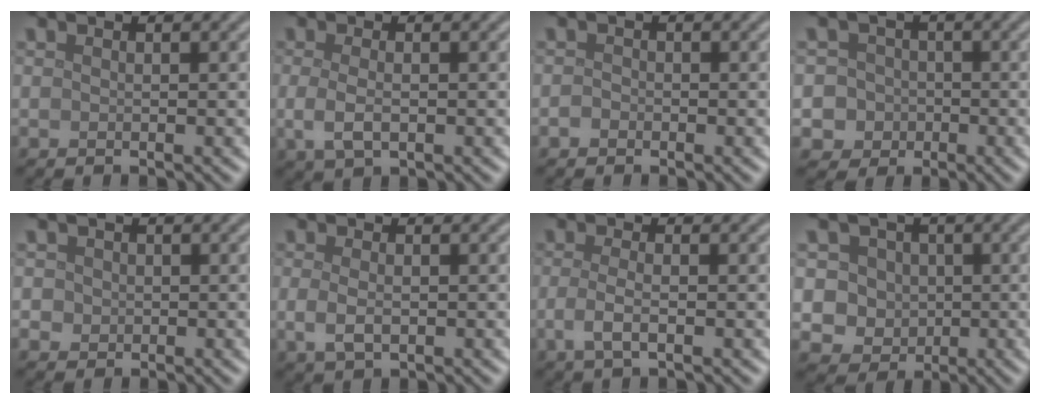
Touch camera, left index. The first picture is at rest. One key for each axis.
{"total": 2.6, "fx": -0.4, "fy": 1.2, "fz": 2.2, "tx": -0.050, "ty": -0.007, "tz": -0.008}
{"total": 0.8, "fx": -0.5, "fy": 0.6, "fz": 0.2, "tx": -0.003, "ty": -0.001, "tz": -0.011}
{"total": 5.5, "fx": -1.4, "fy": 5.2, "fz": 0.9, "tx": 0.004, "ty": 0.009, "tz": -0.051}
{"total": 1.7, "fx": 0.2, "fy": 1.5, "fz": 0.6, "tx": -0.003, "ty": 0.004, "tz": 0.002}
{"total": 2.1, "fx": -0.3, "fy": 1.1, "fz": 1.8, "tx": -0.040, "ty": -0.006, "tz": -0.004}
{"total": 2.3, "fx": -0.6, "fy": 0.8, "fz": 2.1, "tx": -0.047, "ty": -0.004, "tz": -0.015}
{"total": 4.3, "fx": 0.4, "fy": 3.9, "fz": 1.6, "tx": -0.014, "ty": 0.010, "tz": -0.010}